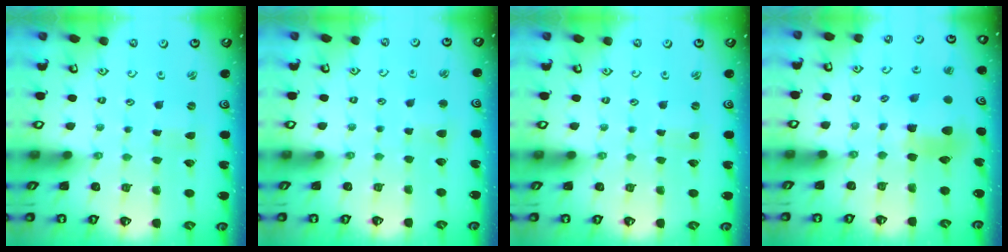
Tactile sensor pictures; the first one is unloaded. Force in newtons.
{"total": 2.7, "press": 2.7, "slide": 0.4}
{"total": 0.0}
{"total": 9.2, "press": 9.1, "slide": 1.2}